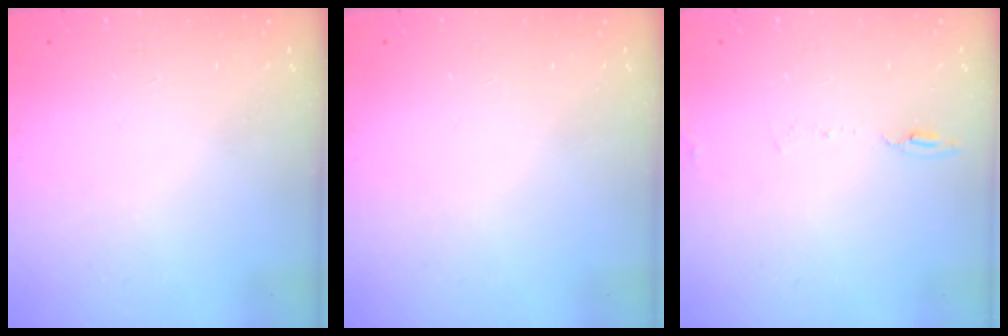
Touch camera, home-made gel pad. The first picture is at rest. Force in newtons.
{"total": 2.8, "press": 2.3, "slide": 1.7}
{"total": 7.5, "press": 7.4, "slide": 0.8}